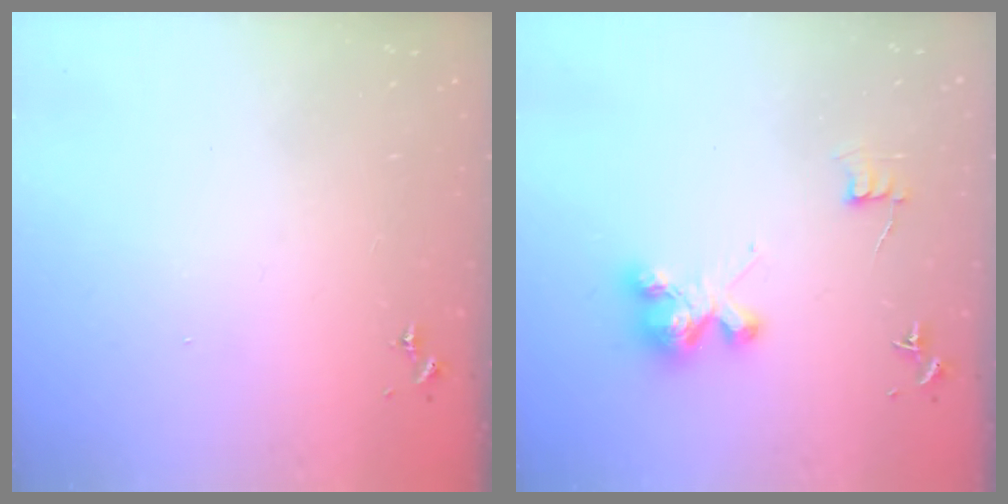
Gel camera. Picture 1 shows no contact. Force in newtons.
{"total": 6.9, "press": 6.9, "slide": 0.1}